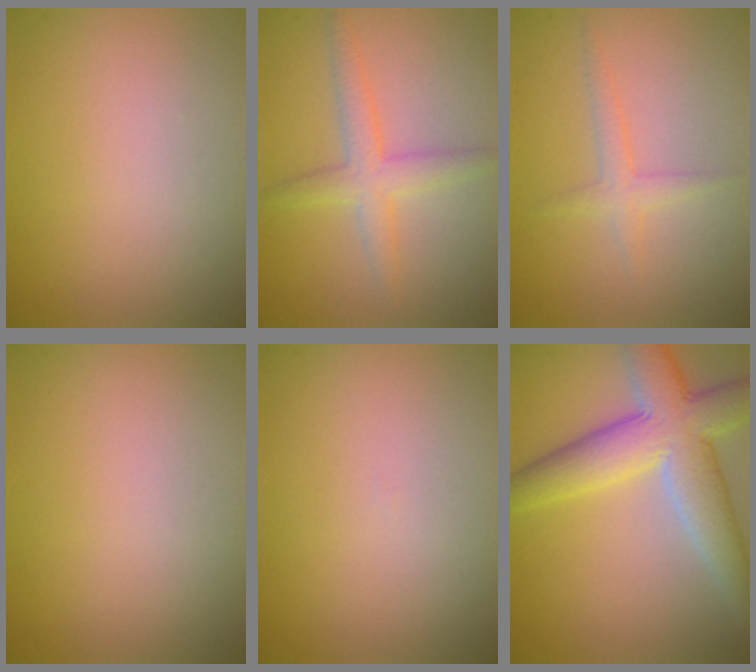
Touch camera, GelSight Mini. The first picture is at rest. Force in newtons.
{"total": 2.9, "press": 2.9, "slide": 0.0}
{"total": 1.6, "press": 1.6, "slide": 0.1}
{"total": 0.0}
{"total": 0.0}
{"total": 8.0, "press": 8.0, "slide": 0.3}